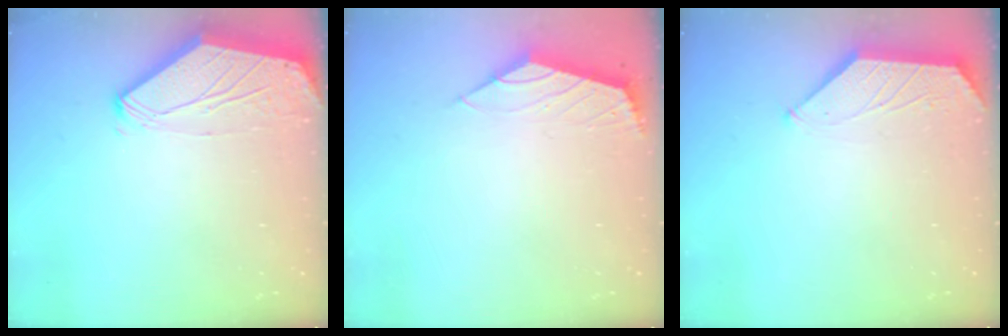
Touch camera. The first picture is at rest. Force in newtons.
{"total": 2.1, "press": 2.0, "slide": 0.6}
{"total": 0.8, "press": 0.7, "slide": 0.1}